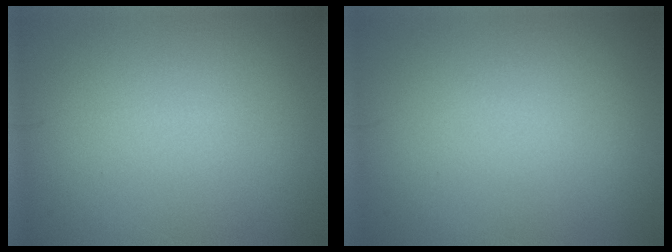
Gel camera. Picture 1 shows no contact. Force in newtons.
{"total": 0.0}